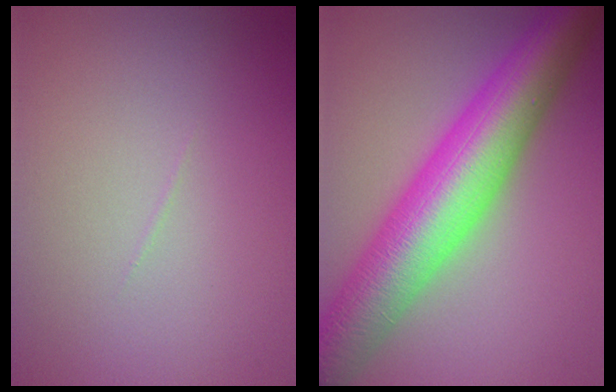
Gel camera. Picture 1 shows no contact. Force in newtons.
{"total": 11.0, "press": 10.9, "slide": 0.3}